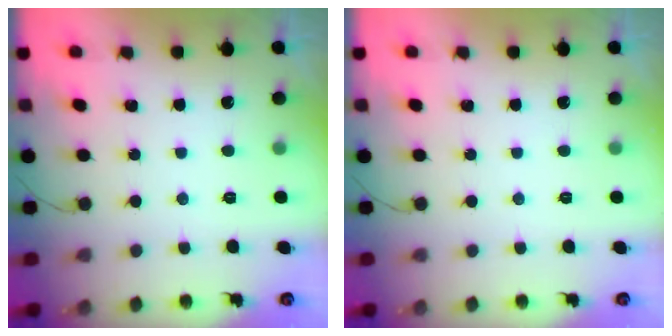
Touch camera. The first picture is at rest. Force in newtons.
{"total": 0.0}